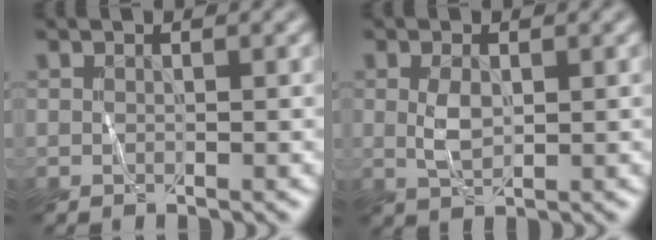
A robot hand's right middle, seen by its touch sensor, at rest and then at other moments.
{"total": 1.9, "force": [0.3, 1.0, 1.5], "torque": [-0.044, 0.001, 0.010]}